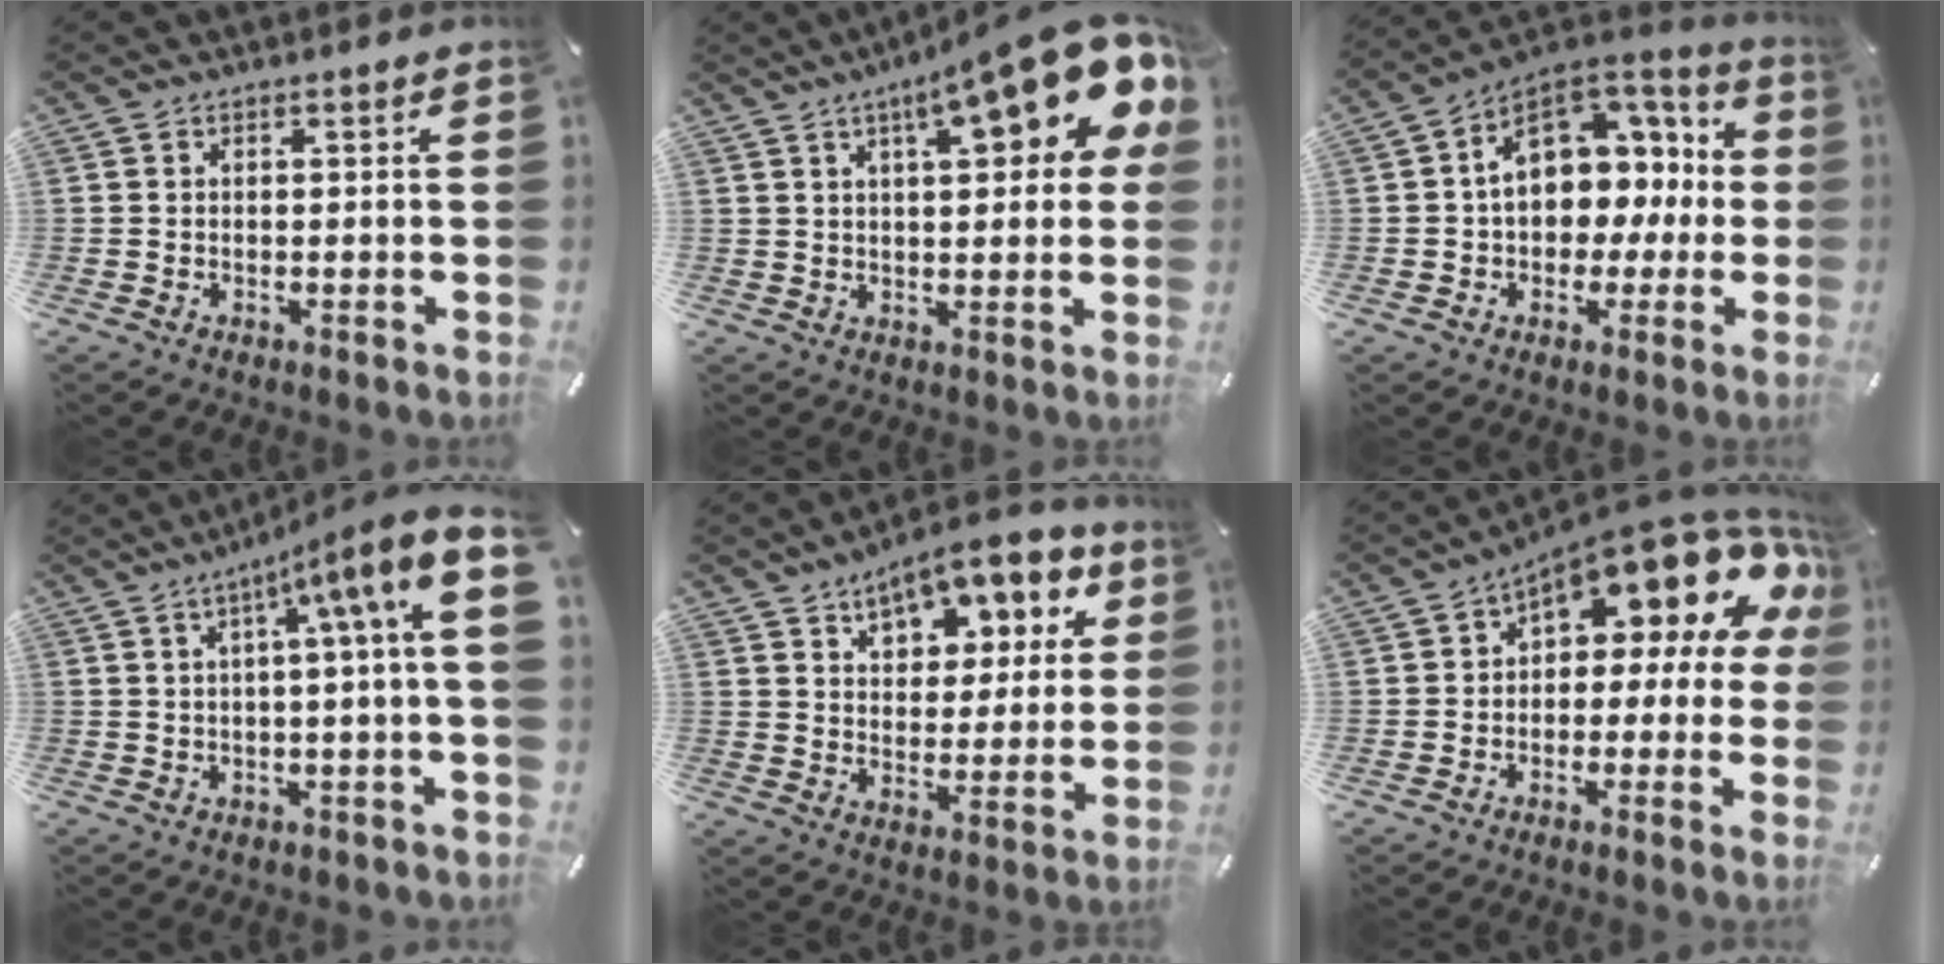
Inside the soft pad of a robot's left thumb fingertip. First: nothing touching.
{"total": 19.3, "force": [9.9, 6.2, 15.4], "torque": [-0.219, -0.050, 0.156]}
{"total": 13.5, "force": [2.0, 10.5, 8.3], "torque": [-0.123, -0.011, 0.040]}
{"total": 10.6, "force": [2.9, 0.2, 10.2], "torque": [-0.165, -0.031, 0.042]}
{"total": 12.8, "force": [8.6, 7.0, 6.3], "torque": [-0.092, -0.048, 0.151]}
{"total": 15.8, "force": [9.3, 6.8, 10.8], "torque": [-0.146, -0.074, 0.152]}